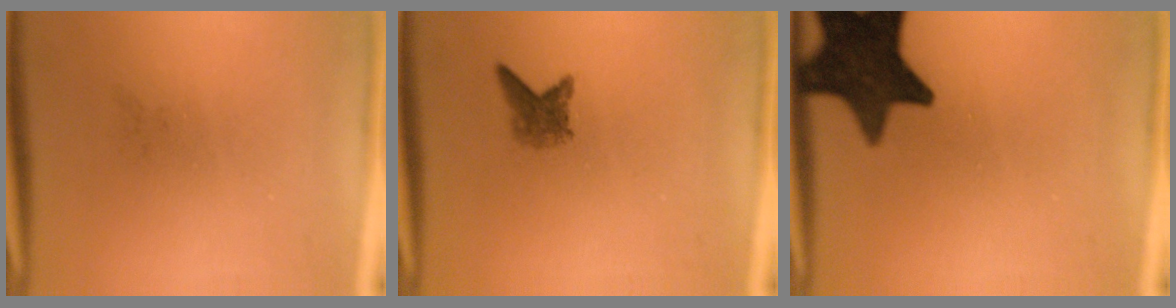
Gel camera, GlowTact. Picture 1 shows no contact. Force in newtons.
{"total": 2.3}
{"total": 14.3}